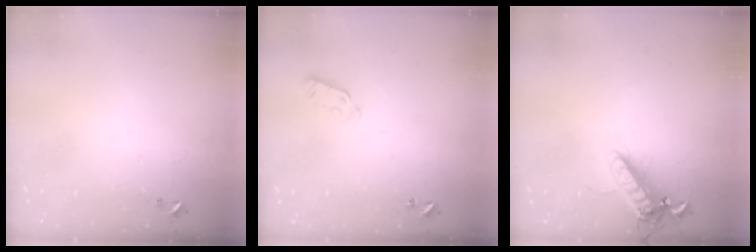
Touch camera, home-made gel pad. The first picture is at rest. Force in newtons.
{"total": 3.7, "press": 3.6, "slide": 0.6}
{"total": 13.2, "press": 13.0, "slide": 2.1}